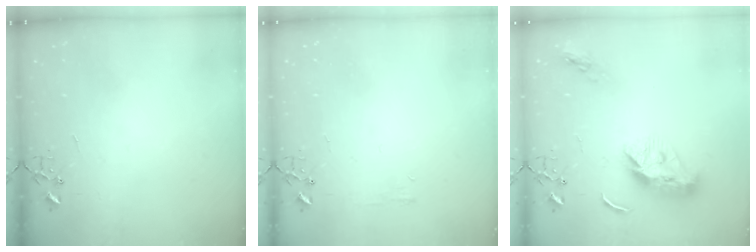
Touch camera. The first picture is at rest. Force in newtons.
{"total": 4.8, "press": 4.7, "slide": 0.7}
{"total": 12.7, "press": 12.7, "slide": 0.3}